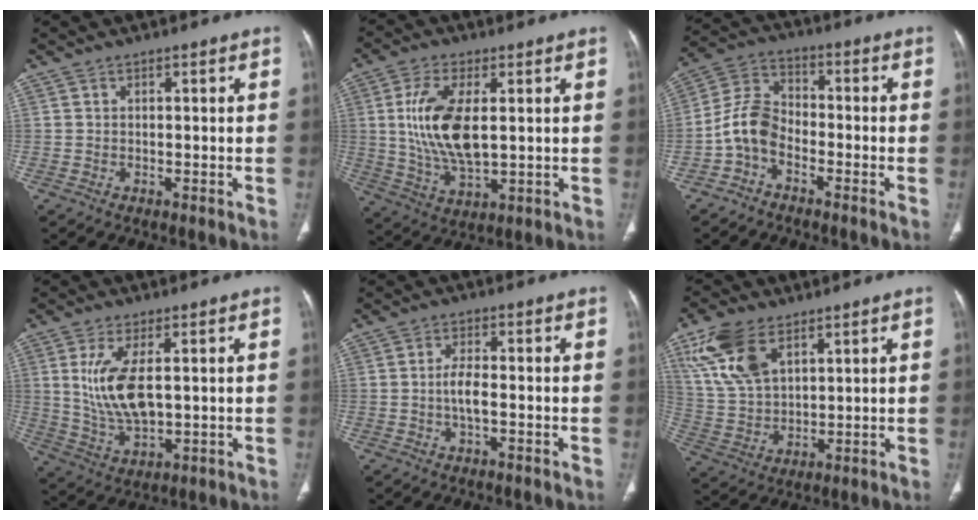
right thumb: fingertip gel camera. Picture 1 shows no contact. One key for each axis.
{"total": 13.3, "fx": 1.8, "fy": 6.2, "fz": 11.6, "tx": -0.232, "ty": -0.014, "tz": 0.042}
{"total": 7.6, "fx": -3.2, "fy": 4.8, "fz": 4.9, "tx": -0.094, "ty": 0.037, "tz": -0.079}
{"total": 10.4, "fx": 1.7, "fy": 4.8, "fz": 9.1, "tx": -0.186, "ty": -0.016, "tz": 0.045}
{"total": 3.4, "fx": -0.7, "fy": 1.1, "fz": 3.2, "tx": -0.067, "ty": 0.006, "tz": -0.017}
{"total": 12.4, "fx": 6.5, "fy": 6.8, "fz": 8.1, "tx": -0.157, "ty": -0.014, "tz": 0.136}